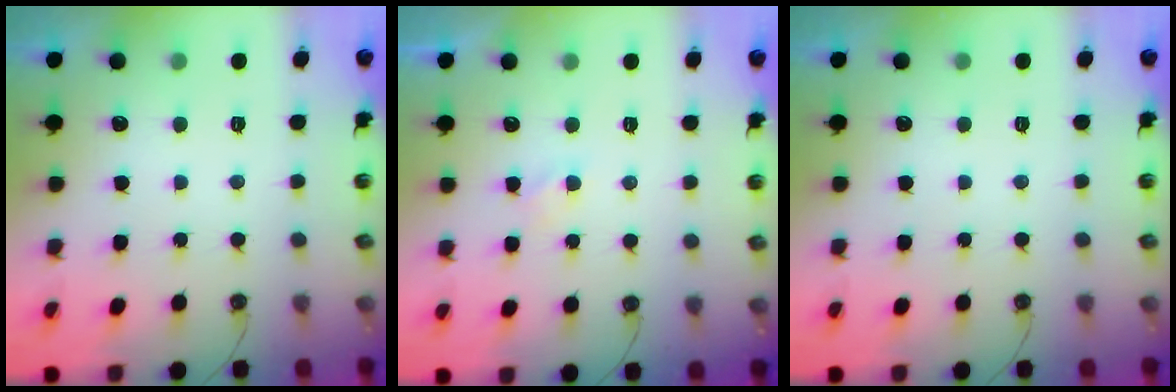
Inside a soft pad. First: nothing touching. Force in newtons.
{"total": 1.4, "press": 1.4, "slide": 0.3}
{"total": 0.0}